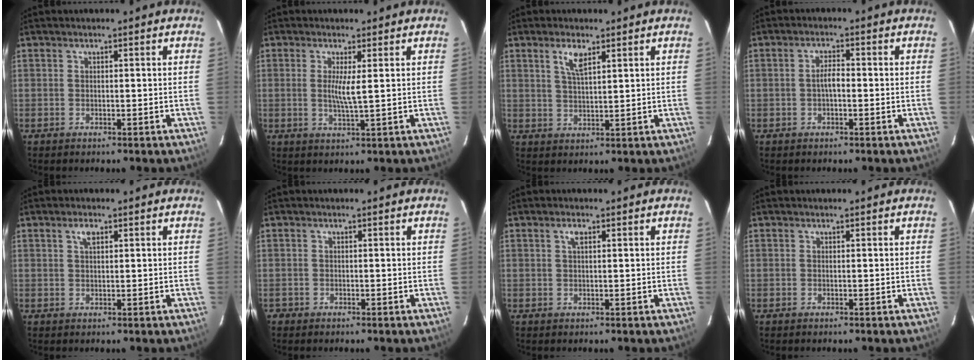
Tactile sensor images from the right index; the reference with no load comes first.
{"total": 3.6, "force": [0.6, -0.2, 3.5], "torque": [-0.068, -0.009, 0.007]}
{"total": 4.0, "force": [2.3, 1.2, 3.1], "torque": [-0.059, 0.002, 0.045]}
{"total": 2.5, "force": [-0.5, 0.9, 2.2], "torque": [-0.043, 0.008, -0.009]}
{"total": 2.0, "force": [1.0, 0.9, 1.4], "torque": [-0.027, 0.005, 0.018]}
{"total": 1.1, "force": [-0.5, 0.9, -0.1], "torque": [-0.001, 0.005, -0.009]}
{"total": 1.5, "force": [0.6, 0.6, 1.2], "torque": [-0.023, 0.004, 0.011]}
{"total": 0.0}